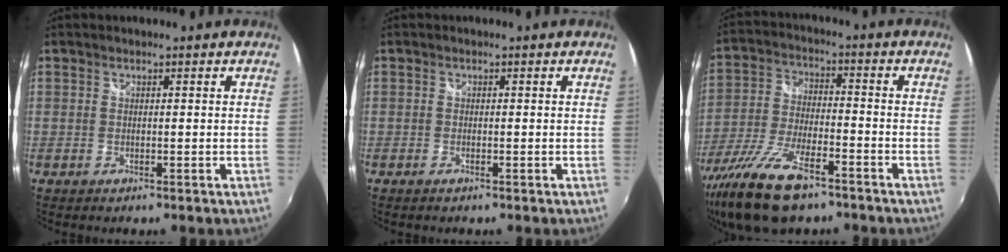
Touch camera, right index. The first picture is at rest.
{"total": 0.6, "force": [-0.5, 0.3, 0.3], "torque": [-0.007, -0.003, -0.012]}
{"total": 16.8, "force": [-11.5, 6.0, 10.7], "torque": [-0.231, -0.038, -0.214]}